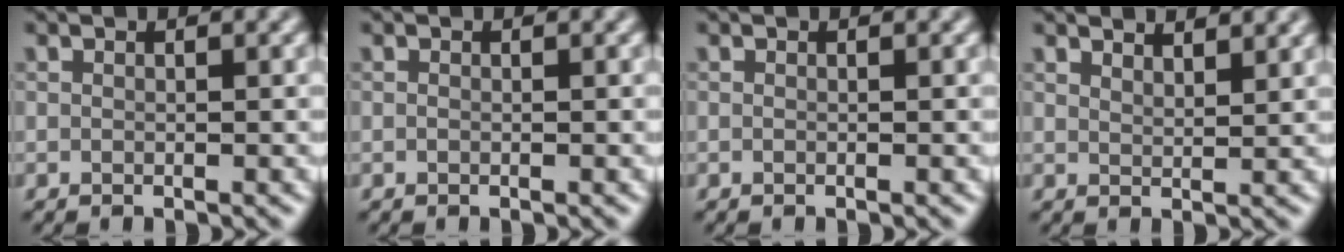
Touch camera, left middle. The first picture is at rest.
{"total": 0.0}
{"total": 0.0}
{"total": 3.6, "force": [3.2, 0.9, 1.3], "torque": [-0.006, 0.008, 0.036]}